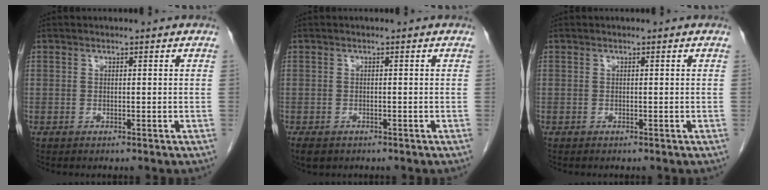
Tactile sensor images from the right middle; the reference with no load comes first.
{"total": 3.9, "force": [-2.7, 2.2, 1.7], "torque": [-0.028, -0.006, -0.038]}
{"total": 0.0}